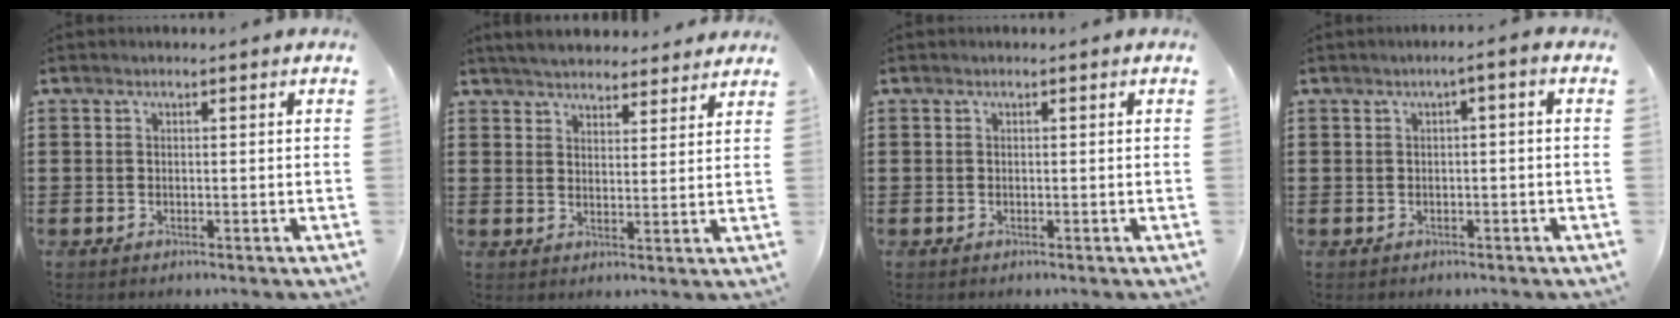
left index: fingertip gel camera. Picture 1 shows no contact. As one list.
[{"total": 4.5, "force": [4.4, 0.6, 0.6], "torque": [-0.026, -0.013, 0.081]}, {"total": 0.0}, {"total": 1.5, "force": [-0.6, 0.1, 1.3], "torque": [-0.023, 0.000, -0.013]}]